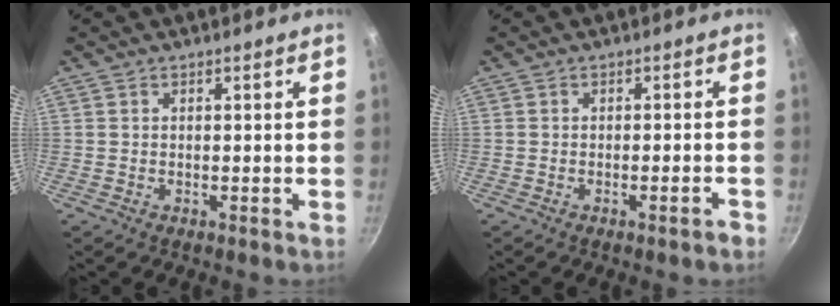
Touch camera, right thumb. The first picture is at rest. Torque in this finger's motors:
{"motor_torque": [-0.37, -0.28, -0.12, -0.20, 0.00]}